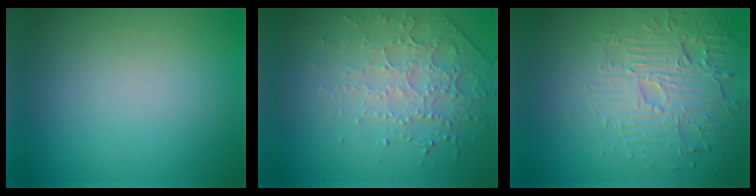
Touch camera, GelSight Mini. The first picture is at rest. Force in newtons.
{"total": 4.4, "press": 3.0, "slide": 3.2}
{"total": 4.7, "press": 4.3, "slide": 1.9}